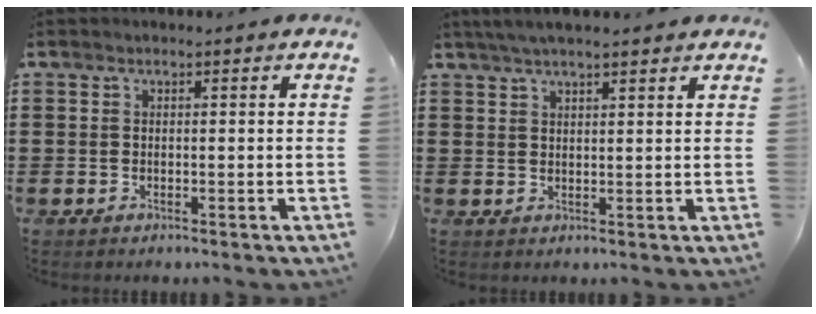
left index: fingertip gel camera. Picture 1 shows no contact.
{"total": 3.3, "force": [2.8, 0.3, 1.8], "torque": [-0.040, 0.004, 0.051]}